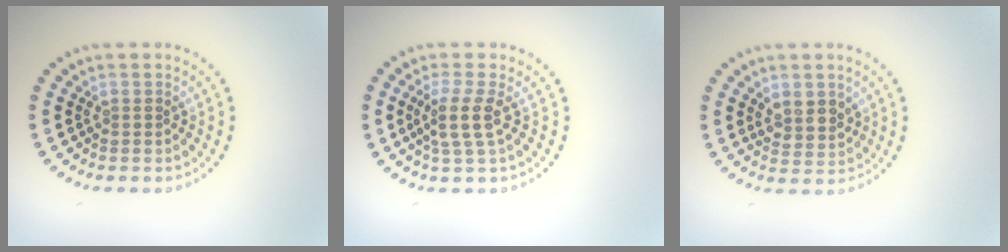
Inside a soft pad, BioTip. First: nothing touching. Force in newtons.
{"total": 2.7, "press": 2.3, "slide": 1.6}
{"total": 2.3, "press": 2.1, "slide": 0.9}